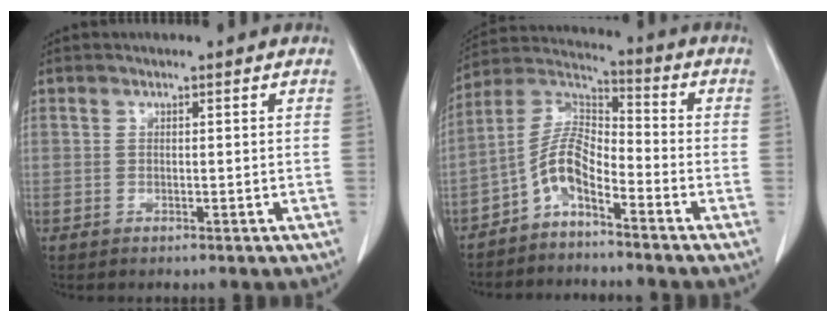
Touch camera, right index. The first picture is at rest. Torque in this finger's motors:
{"motor_torque": [1.34, -0.40, 0.29, 0.08]}